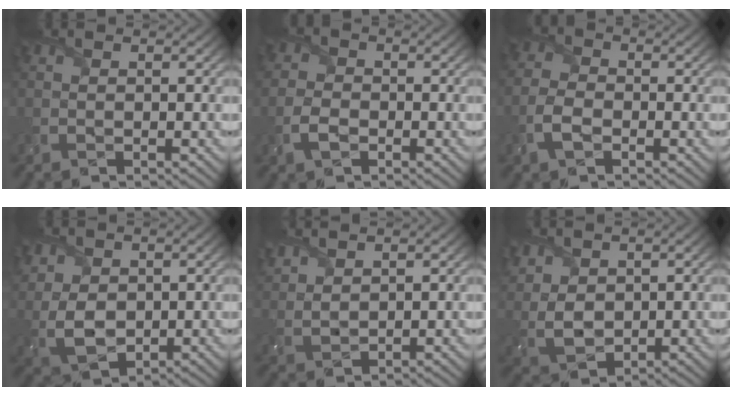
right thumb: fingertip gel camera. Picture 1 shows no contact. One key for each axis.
{"total": 3.7, "fx": -1.5, "fy": 2.7, "fz": 2.2, "tx": -0.056, "ty": -0.006, "tz": -0.037}
{"total": 4.5, "fx": -1.9, "fy": 2.9, "fz": 2.8, "tx": -0.072, "ty": -0.005, "tz": -0.049}
{"total": 7.0, "fx": 1.5, "fy": 5.3, "fz": 4.2, "tx": -0.133, "ty": -0.007, "tz": 0.032}
{"total": 4.6, "fx": 3.6, "fy": 1.8, "fz": 2.3, "tx": -0.066, "ty": 0.010, "tz": 0.077}
{"total": 6.3, "fx": 2.7, "fy": 4.5, "fz": 3.6, "tx": -0.118, "ty": -0.001, "tz": 0.058}